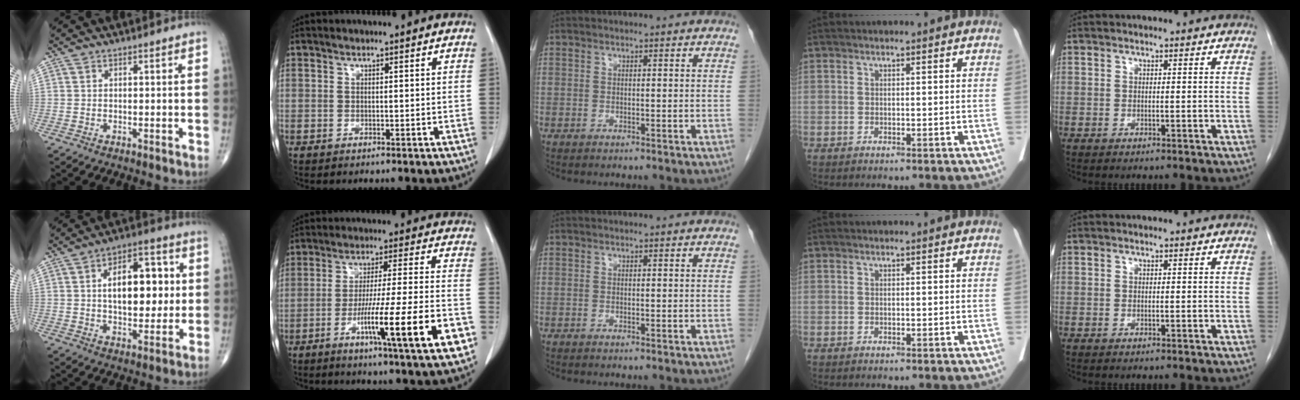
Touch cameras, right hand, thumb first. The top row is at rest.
{"thumb": {"total": 14.9, "force": [1.9, 8.2, 12.4], "torque": [-0.148, 0.012, 0.028]}, "index": {"total": 17.4, "force": [-6.9, -0.1, 15.9], "torque": [-0.237, -0.018, -0.106]}}